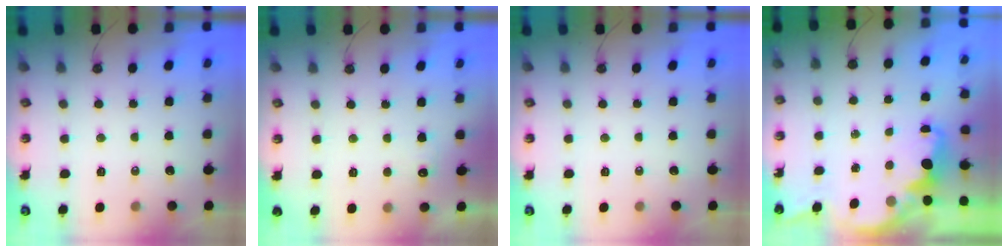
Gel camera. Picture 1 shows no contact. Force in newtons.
{"total": 5.4, "press": 5.3, "slide": 1.2}
{"total": 0.0}
{"total": 2.5, "press": 2.4, "slide": 0.8}